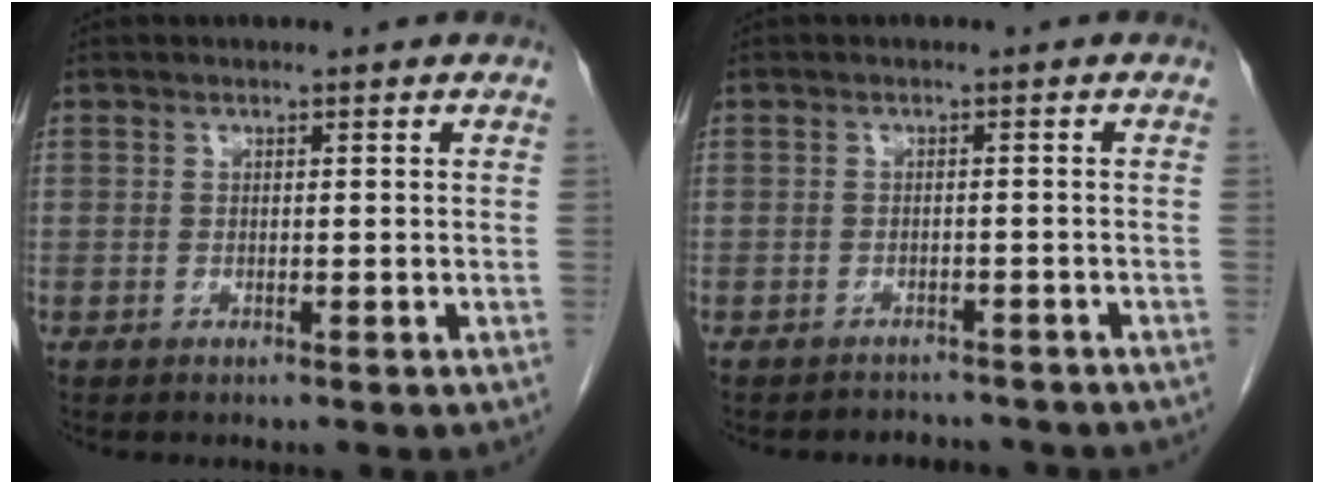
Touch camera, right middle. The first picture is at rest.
{"total": 5.1, "force": [-4.7, 1.9, 0.7], "torque": [-0.008, 0.002, -0.052]}